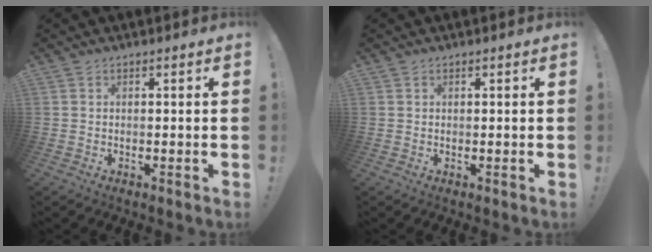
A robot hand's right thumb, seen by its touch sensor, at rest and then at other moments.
{"total": 0.6, "force": [0.4, 0.2, -0.4], "torque": [0.006, 0.000, 0.009]}